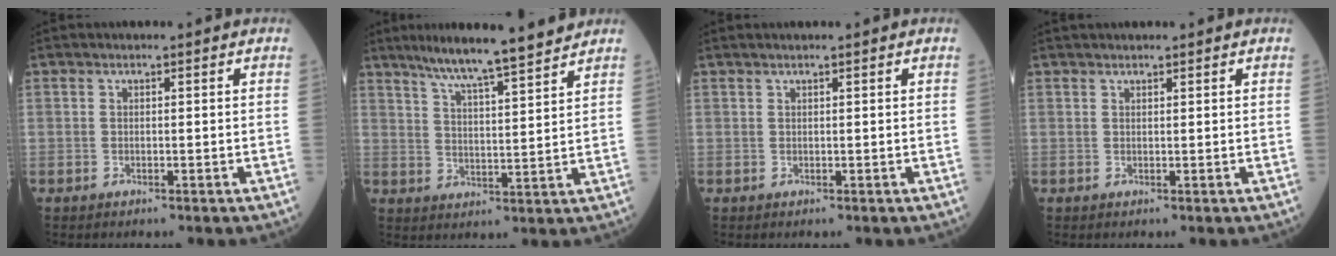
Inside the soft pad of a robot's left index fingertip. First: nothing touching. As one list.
[{"total": 11.5, "force": [10.1, -0.1, 5.6], "torque": [-0.093, 0.010, 0.155]}, {"total": 0.8, "force": [0.8, 0.0, 0.3], "torque": [-0.006, 0.014, 0.018]}, {"total": 2.2, "force": [2.0, 0.5, 0.7], "torque": [-0.007, 0.029, 0.032]}]